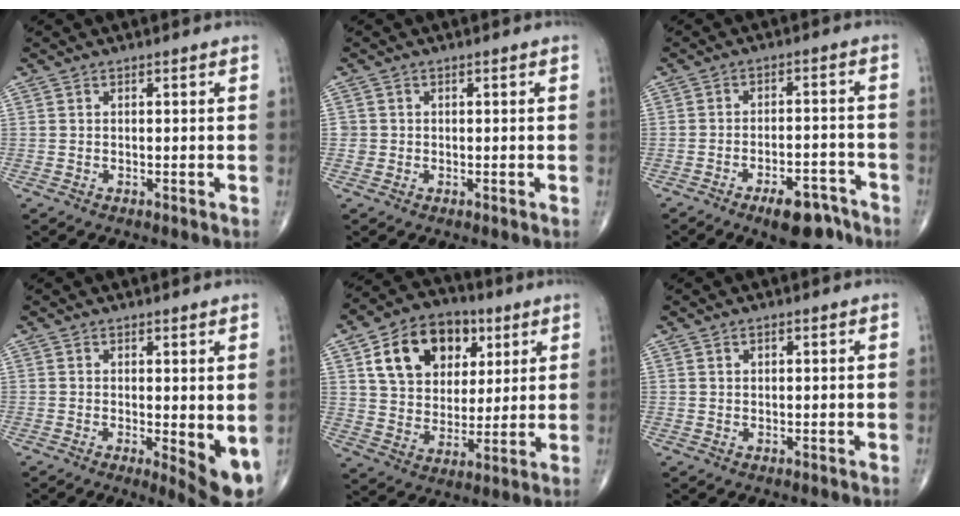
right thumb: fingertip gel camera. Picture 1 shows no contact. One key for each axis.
{"total": 1.2, "fx": -0.1, "fy": 1.2, "fz": 0.0, "tx": 0.009, "ty": 0.006, "tz": -0.004}
{"total": 8.5, "fx": -5.8, "fy": 3.3, "fz": 5.2, "tx": -0.064, "ty": 0.038, "tz": -0.086}
{"total": 6.7, "fx": -0.4, "fy": 2.0, "fz": 6.3, "tx": -0.082, "ty": -0.017, "tz": -0.001}
{"total": 17.2, "fx": 6.8, "fy": 12.3, "fz": 9.9, "tx": -0.131, "ty": -0.011, "tz": 0.117}
{"total": 0.8, "fx": 0.5, "fy": 0.4, "fz": 0.5, "tx": -0.005, "ty": -0.002, "tz": 0.007}